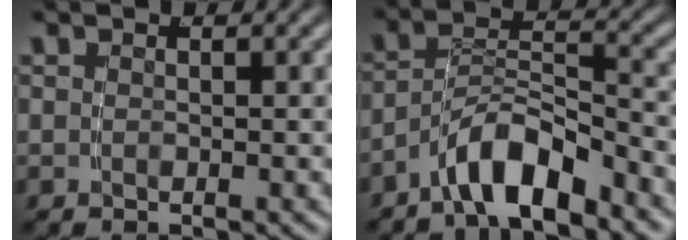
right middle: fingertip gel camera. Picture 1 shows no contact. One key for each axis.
{"total": 5.0, "fx": -3.5, "fy": 1.9, "fz": 3.1, "tx": -0.042, "ty": 0.004, "tz": -0.062}